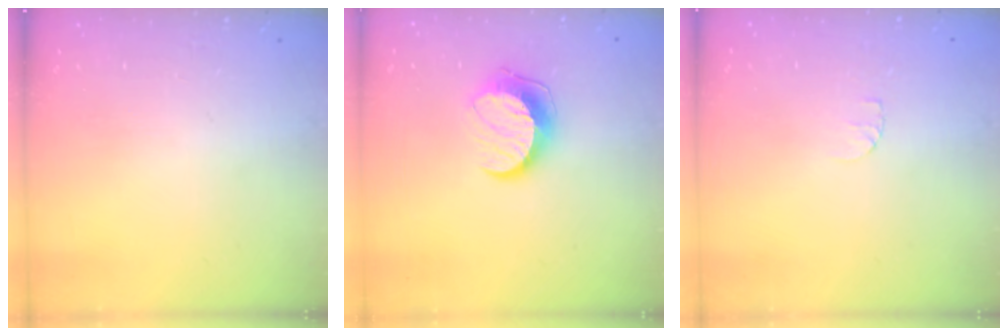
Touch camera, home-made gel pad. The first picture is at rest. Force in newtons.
{"total": 10.2, "press": 10.2, "slide": 0.5}
{"total": 4.0, "press": 4.0, "slide": 0.3}